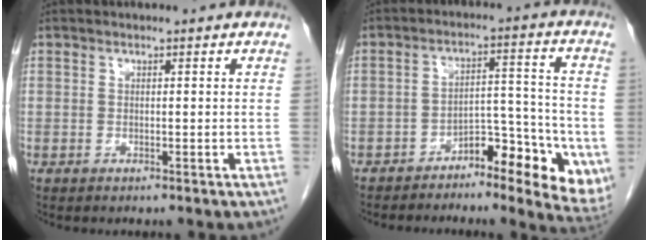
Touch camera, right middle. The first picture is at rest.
{"total": 10.1, "force": [-5.3, 3.1, 8.0], "torque": [-0.101, 0.019, -0.077]}